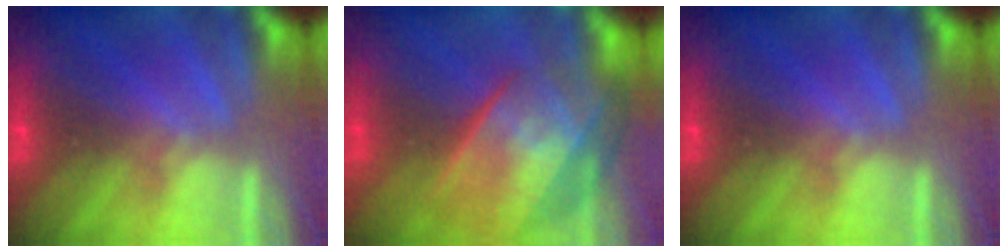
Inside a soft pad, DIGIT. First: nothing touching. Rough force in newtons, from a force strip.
{"total": 7.6}
{"total": 0.0}